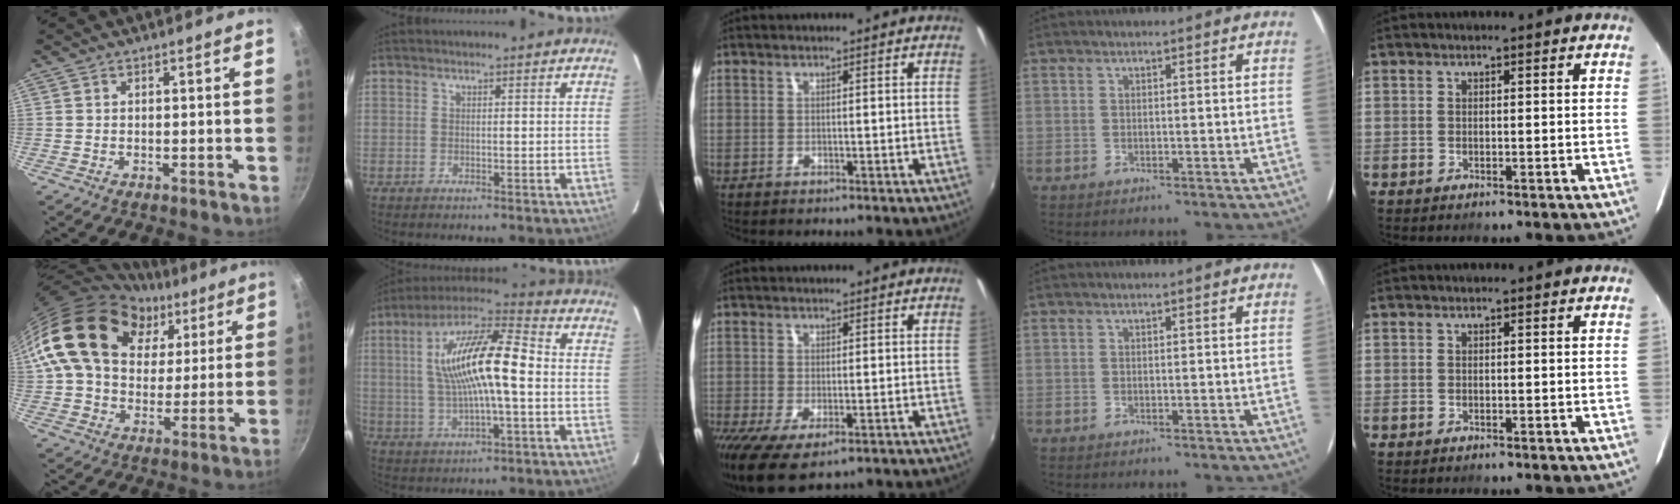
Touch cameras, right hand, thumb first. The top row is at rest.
{"thumb": {"total": 23.8, "force": [9.9, 16.6, 13.9], "torque": [-0.221, -0.002, 0.171]}, "index": {"total": 16.3, "force": [0.8, 4.3, 15.7], "torque": [-0.290, 0.019, 0.008]}, "middle": {"total": 6.7, "force": [-3.2, 2.6, 5.3], "torque": [-0.106, -0.031, -0.048]}}